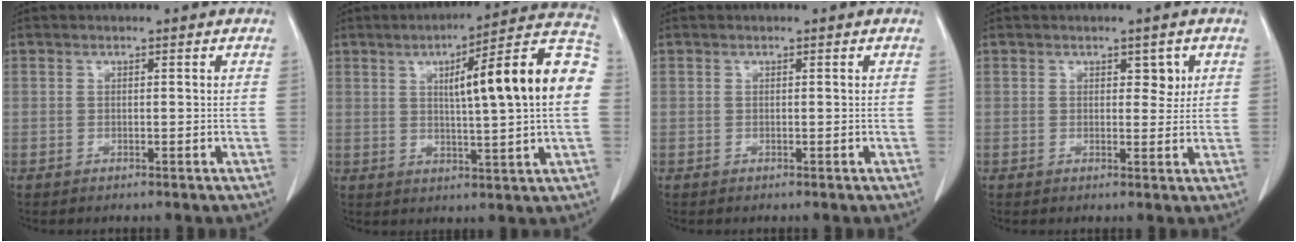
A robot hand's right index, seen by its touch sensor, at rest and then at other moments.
{"total": 17.2, "force": [2.5, 0.9, 17.0], "torque": [-0.237, 0.030, 0.027]}
{"total": 0.0}
{"total": 2.2, "force": [0.9, 1.3, 1.5], "torque": [-0.011, -0.001, 0.011]}